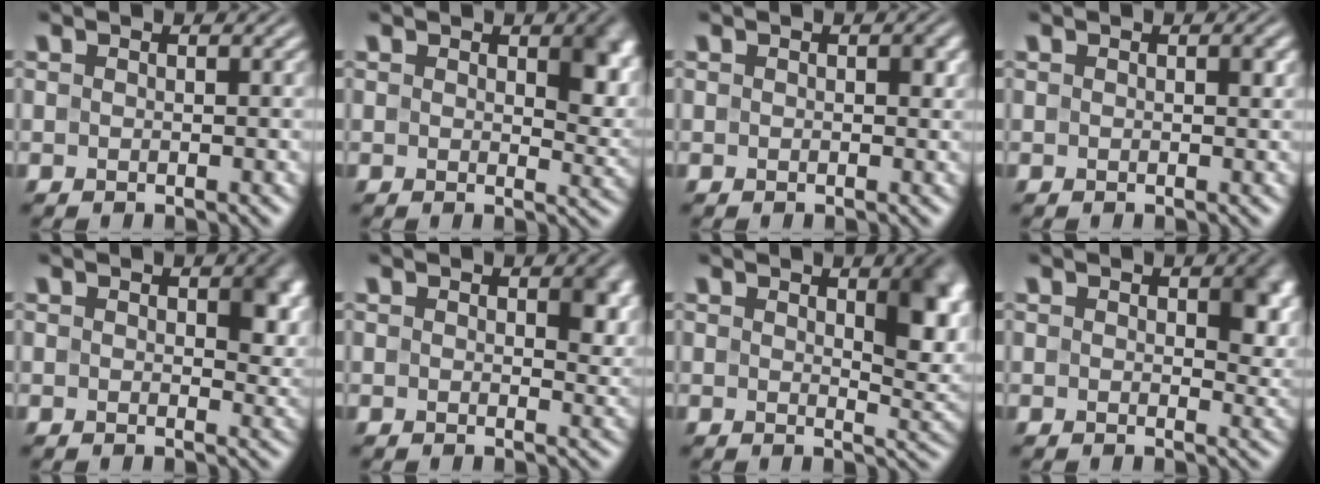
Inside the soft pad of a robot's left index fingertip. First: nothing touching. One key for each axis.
{"total": 4.5, "fx": 1.4, "fy": 2.3, "fz": 3.7, "tx": -0.044, "ty": -0.007, "tz": 0.025}
{"total": 1.0, "fx": 0.3, "fy": 0.6, "fz": 0.8, "tx": -0.007, "ty": -0.001, "tz": 0.002}
{"total": 0.7, "fx": 0.2, "fy": 0.3, "fz": 0.6, "tx": -0.007, "ty": 0.000, "tz": 0.003}
{"total": 3.7, "fx": 0.9, "fy": 2.0, "fz": 2.9, "tx": -0.035, "ty": -0.005, "tz": 0.016}
{"total": 3.0, "fx": 0.9, "fy": 1.6, "fz": 2.4, "tx": -0.027, "ty": -0.005, "tz": 0.016}
{"total": 5.9, "fx": 2.0, "fy": 2.1, "fz": 5.1, "tx": -0.059, "ty": -0.005, "tz": 0.036}
{"total": 3.9, "fx": 1.0, "fy": 2.2, "fz": 3.0, "tx": -0.036, "ty": -0.006, "tz": 0.016}